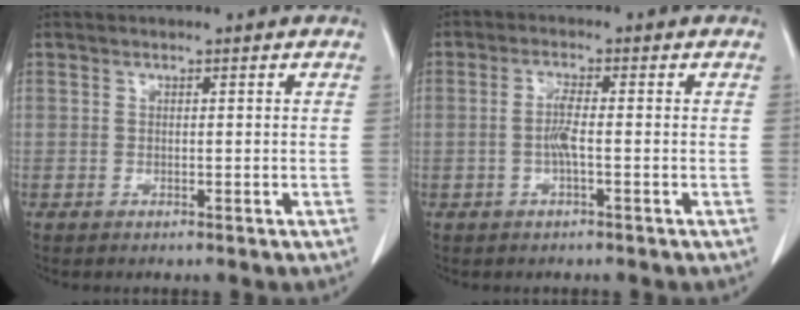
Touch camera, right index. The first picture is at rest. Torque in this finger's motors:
{"motor_torque": [0.51, -0.14, 0.34, 0.09]}